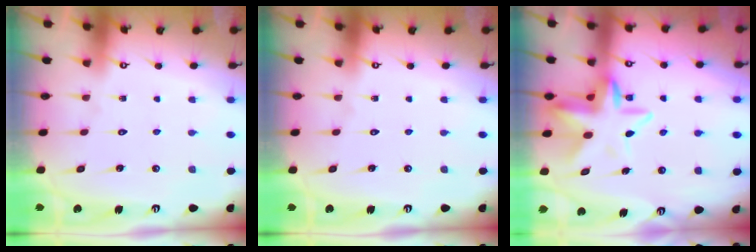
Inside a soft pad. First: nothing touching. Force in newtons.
{"total": 0.0}
{"total": 11.0, "press": 10.7, "slide": 2.7}